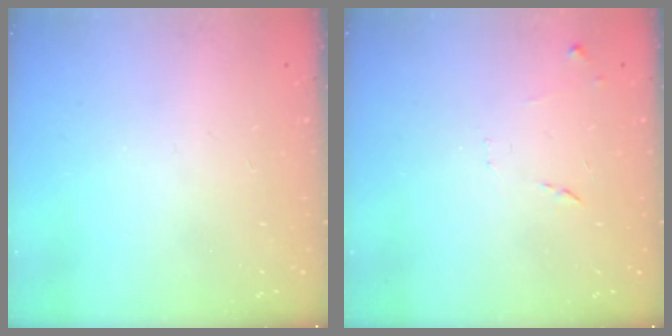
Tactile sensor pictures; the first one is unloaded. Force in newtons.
{"total": 7.5, "press": 7.5, "slide": 0.6}